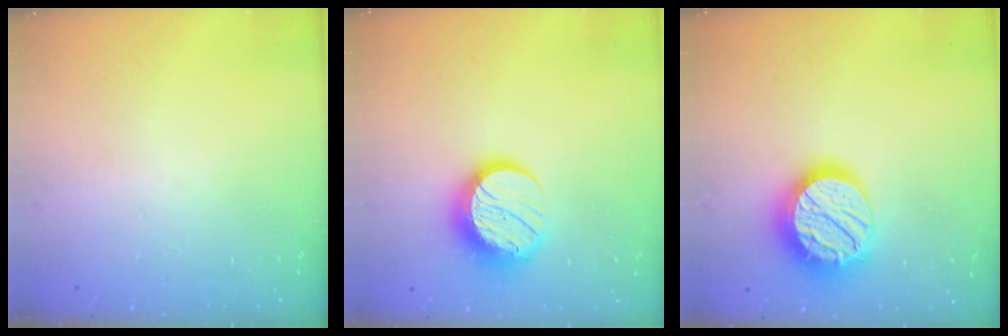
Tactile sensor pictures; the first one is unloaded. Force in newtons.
{"total": 13.7, "press": 13.6, "slide": 1.0}
{"total": 20.4, "press": 20.4, "slide": 1.5}